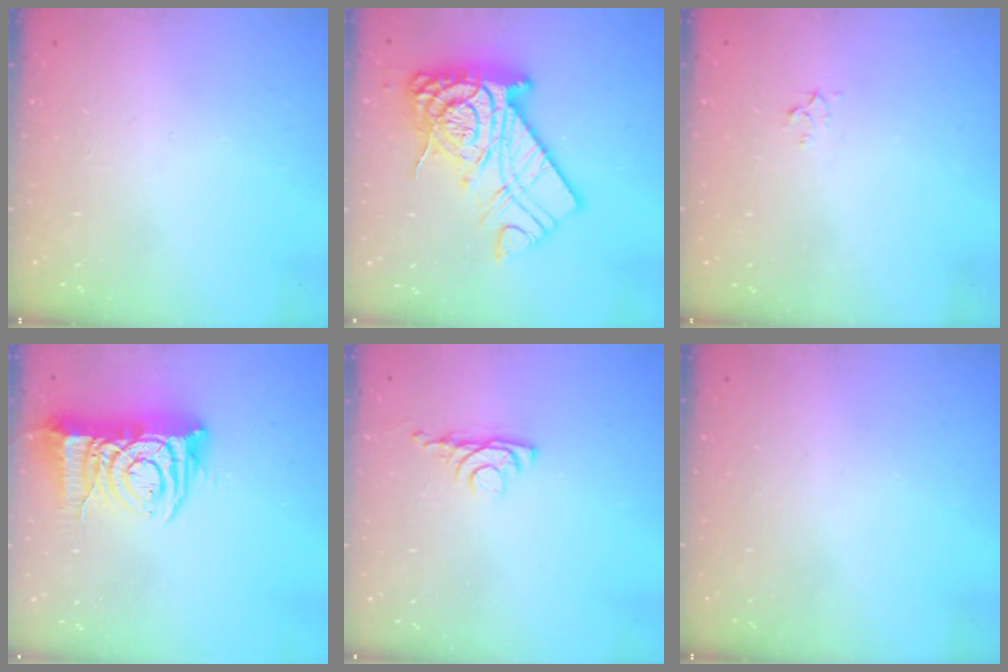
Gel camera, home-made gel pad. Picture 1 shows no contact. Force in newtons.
{"total": 18.8, "press": 18.7, "slide": 1.5}
{"total": 2.3, "press": 2.3, "slide": 0.2}
{"total": 11.9, "press": 11.9, "slide": 1.2}
{"total": 4.0, "press": 3.9, "slide": 0.6}
{"total": 0.0}